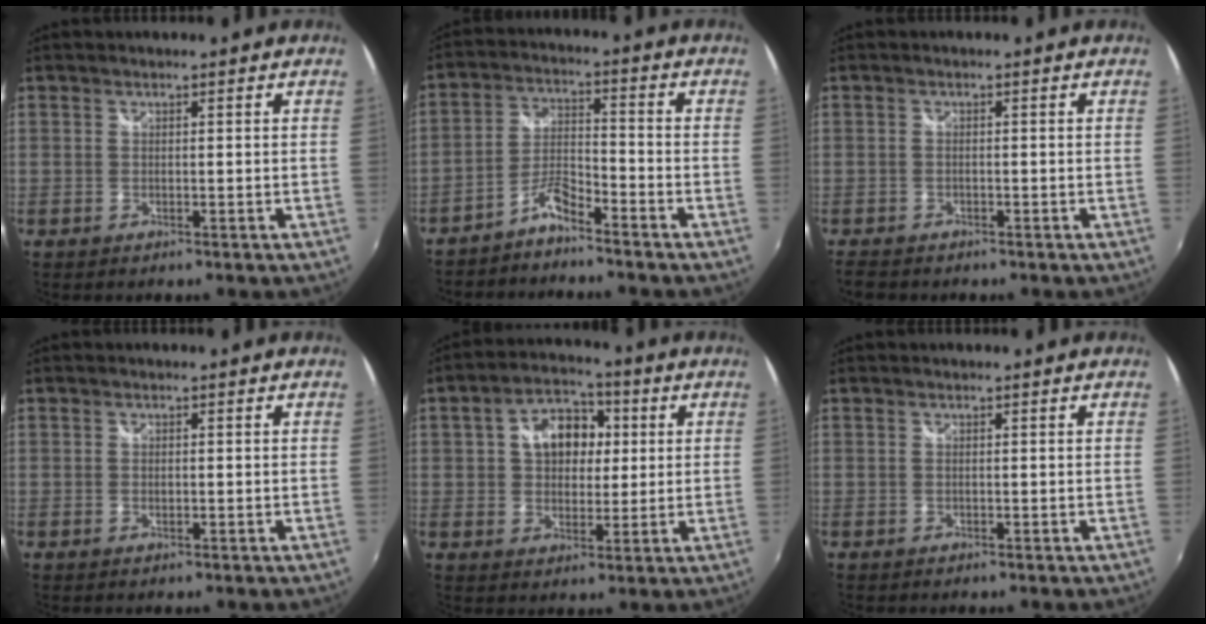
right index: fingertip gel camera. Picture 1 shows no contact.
{"total": 4.9, "force": [-4.3, 0.6, 2.3], "torque": [-0.056, 0.017, -0.083]}
{"total": 2.7, "force": [-2.2, 1.2, 1.2], "torque": [-0.031, -0.008, -0.039]}
{"total": 0.6, "force": [-0.1, 0.5, 0.4], "torque": [-0.009, -0.001, -0.002]}
{"total": 10.7, "force": [2.1, 7.6, 7.1], "torque": [-0.129, 0.028, 0.035]}
{"total": 0.0}